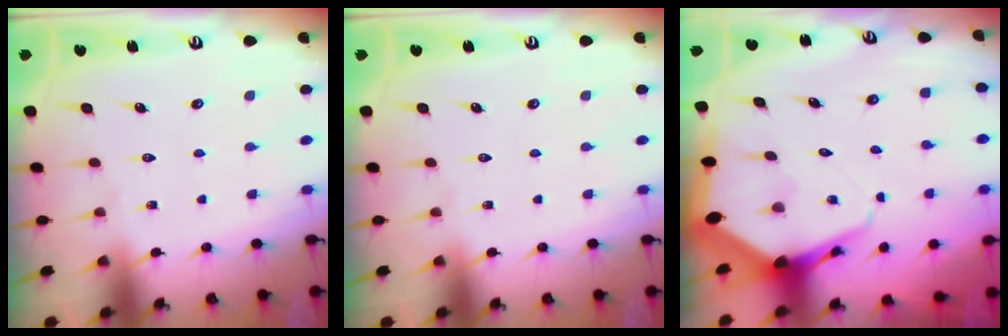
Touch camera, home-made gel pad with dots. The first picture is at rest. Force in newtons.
{"total": 0.0}
{"total": 7.2, "press": 7.2, "slide": 0.8}